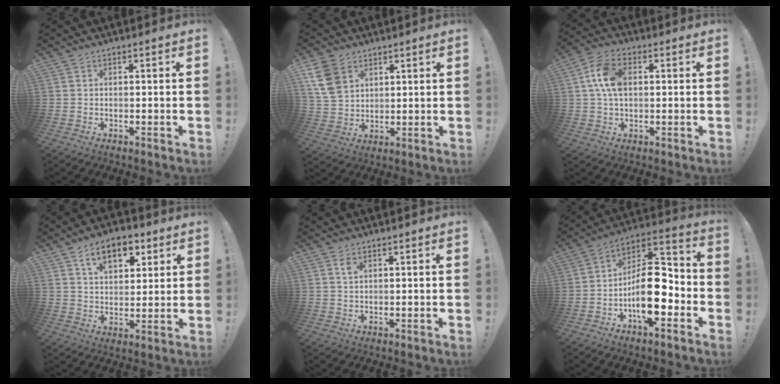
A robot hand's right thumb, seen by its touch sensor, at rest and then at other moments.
{"total": 11.5, "force": [5.7, 8.4, 5.4], "torque": [-0.105, -0.021, 0.114]}
{"total": 10.9, "force": [1.8, 7.3, 8.0], "torque": [-0.153, 0.009, 0.034]}
{"total": 11.6, "force": [6.0, 6.8, 7.3], "torque": [-0.105, -0.017, 0.107]}
{"total": 2.1, "force": [1.1, 1.0, 1.4], "torque": [-0.016, -0.004, 0.017]}
{"total": 17.7, "force": [-4.6, 8.5, 14.8], "torque": [-0.244, 0.024, -0.070]}